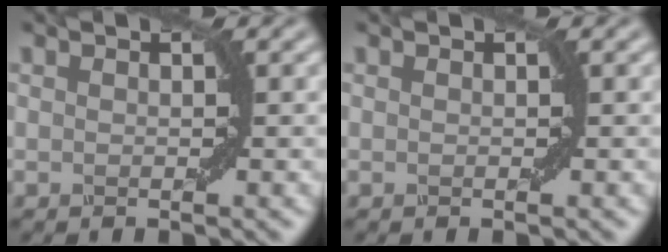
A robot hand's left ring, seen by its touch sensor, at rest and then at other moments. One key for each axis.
{"total": 0.0}